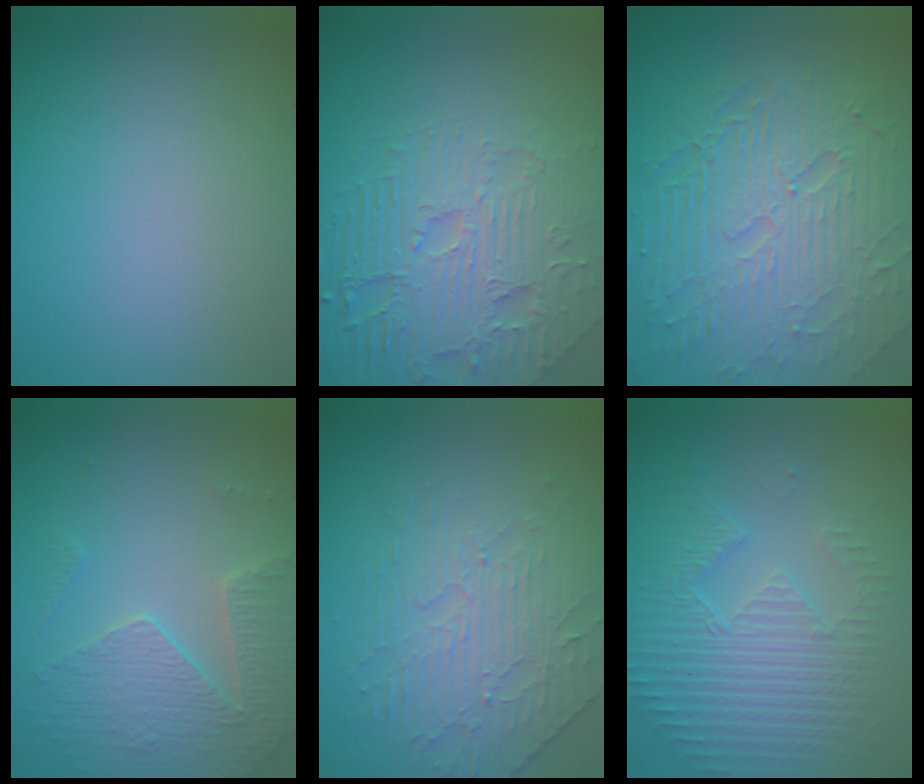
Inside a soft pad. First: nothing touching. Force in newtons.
{"total": 7.6, "press": 5.7, "slide": 5.1}
{"total": 9.7, "press": 6.2, "slide": 7.4}
{"total": 3.7, "press": 3.6, "slide": 0.9}
{"total": 4.4, "press": 3.4, "slide": 2.7}
{"total": 4.3, "press": 3.4, "slide": 2.6}